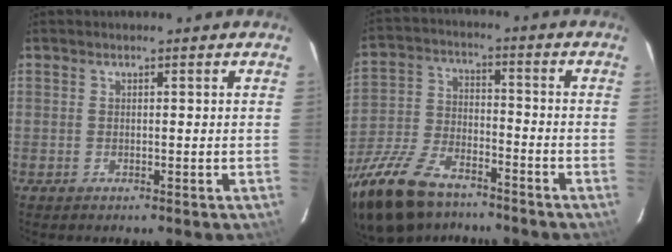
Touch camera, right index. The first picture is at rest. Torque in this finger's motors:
{"motor_torque": [1.72, -0.42, 0.71, 0.18]}